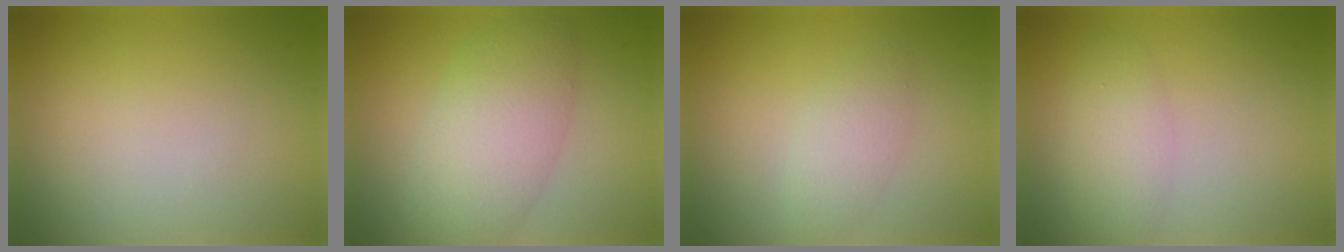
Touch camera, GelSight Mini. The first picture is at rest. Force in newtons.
{"total": 6.0, "press": 6.0, "slide": 0.2}
{"total": 2.1, "press": 2.1, "slide": 0.1}
{"total": 1.8, "press": 1.8, "slide": 0.2}